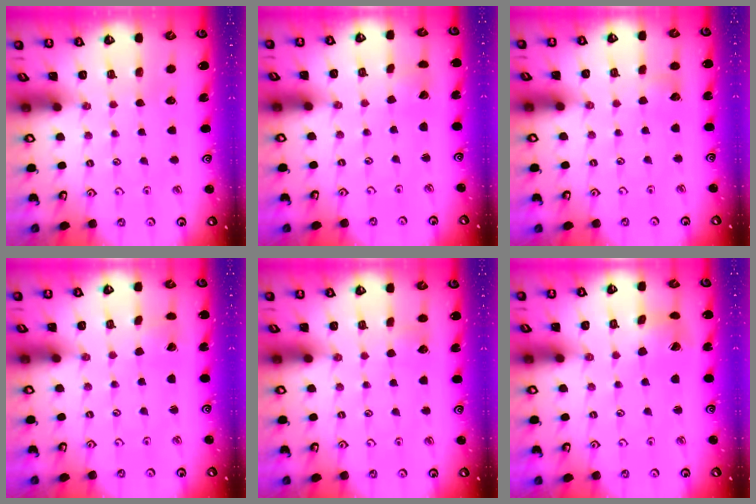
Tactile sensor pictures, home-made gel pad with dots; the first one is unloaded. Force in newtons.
{"total": 1.5, "press": 1.5, "slide": 0.2}
{"total": 3.0, "press": 3.0, "slide": 0.3}
{"total": 0.7, "press": 0.7, "slide": 0.1}
{"total": 2.0, "press": 2.0, "slide": 0.1}
{"total": 4.3, "press": 4.3, "slide": 0.4}